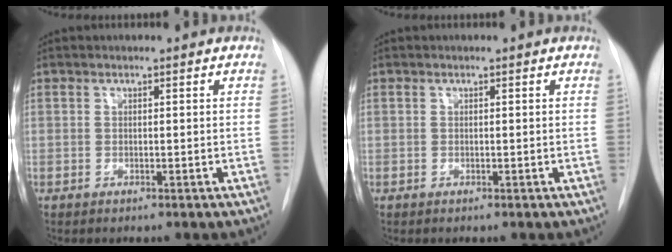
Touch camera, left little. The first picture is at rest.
{"total": 0.0}